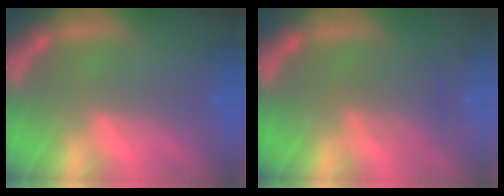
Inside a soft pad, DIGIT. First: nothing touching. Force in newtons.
{"total": 3.0}